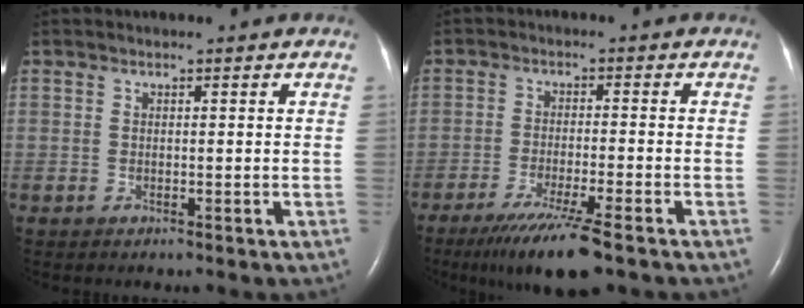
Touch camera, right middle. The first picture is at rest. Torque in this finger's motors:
{"motor_torque": [0.94, -0.75, 0.19, 0.05]}